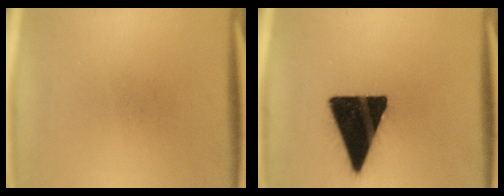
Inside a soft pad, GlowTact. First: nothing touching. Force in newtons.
{"total": 19.9}